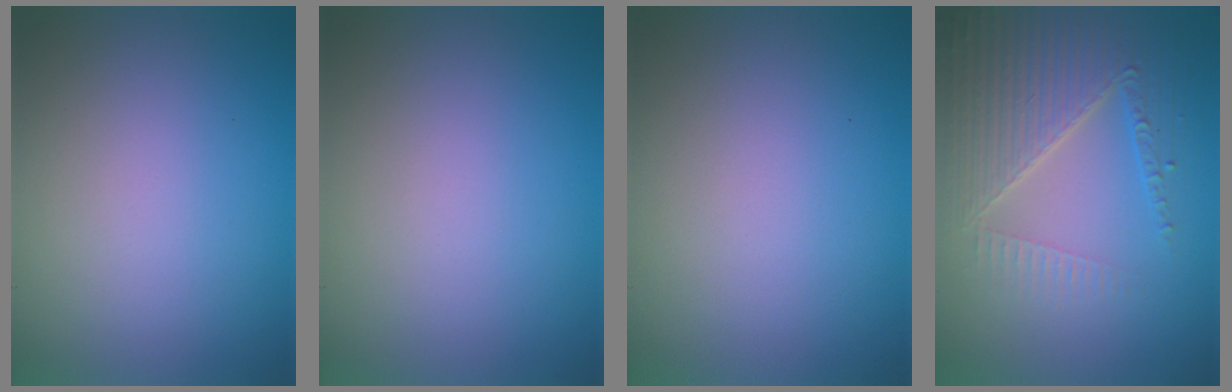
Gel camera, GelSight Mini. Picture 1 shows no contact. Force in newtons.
{"total": 0.0}
{"total": 0.0}
{"total": 5.3, "press": 4.5, "slide": 2.9}